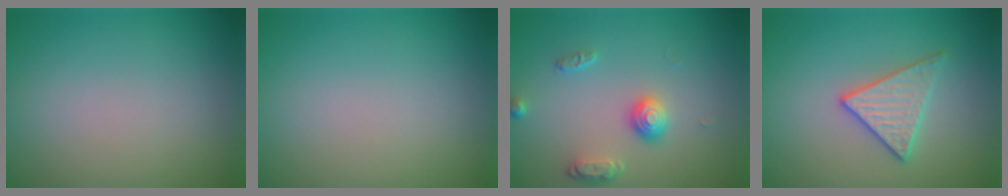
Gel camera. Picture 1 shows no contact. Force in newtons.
{"total": 0.0}
{"total": 2.3, "press": 1.8, "slide": 1.4}
{"total": 2.9, "press": 2.9, "slide": 0.4}